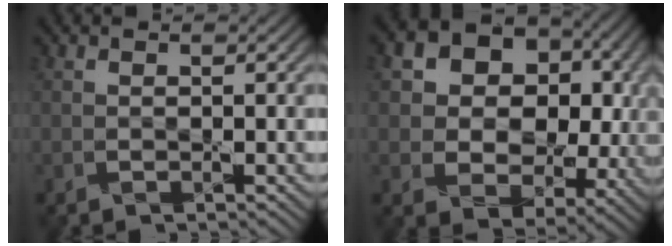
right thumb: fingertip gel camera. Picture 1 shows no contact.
{"total": 16.4, "force": [4.1, 12.8, 9.5], "torque": [-0.198, 0.025, 0.094]}